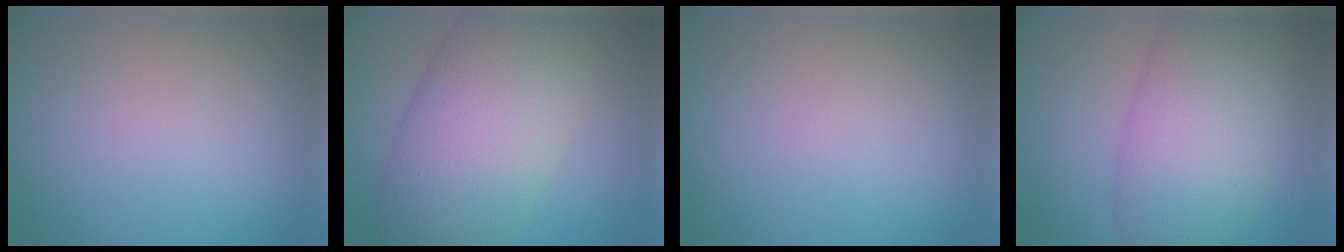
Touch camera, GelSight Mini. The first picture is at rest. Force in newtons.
{"total": 11.0, "press": 11.0, "slide": 0.3}
{"total": 0.0}
{"total": 9.4, "press": 9.3, "slide": 0.4}